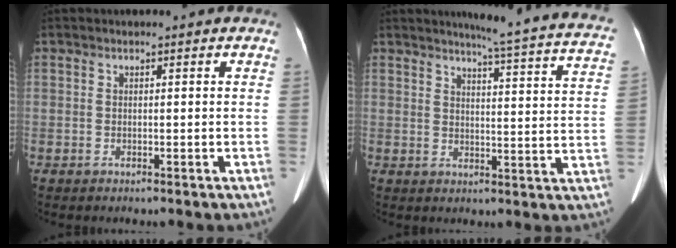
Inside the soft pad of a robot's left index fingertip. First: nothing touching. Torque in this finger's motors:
{"motor_torque": [-0.32, -1.29, 0.17, 0.01]}